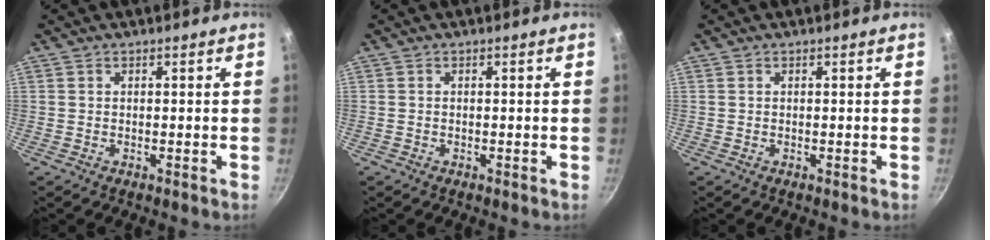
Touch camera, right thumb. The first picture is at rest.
{"total": 0.0}
{"total": 0.0}